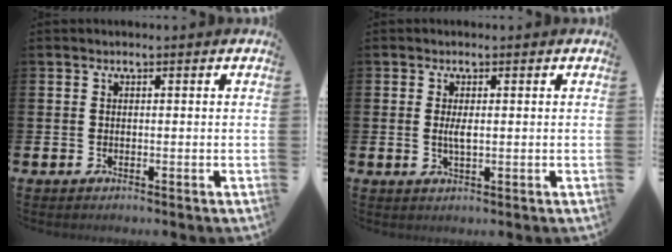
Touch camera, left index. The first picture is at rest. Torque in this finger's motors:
{"motor_torque": [0.54, 0.22, 0.09, 0.03]}